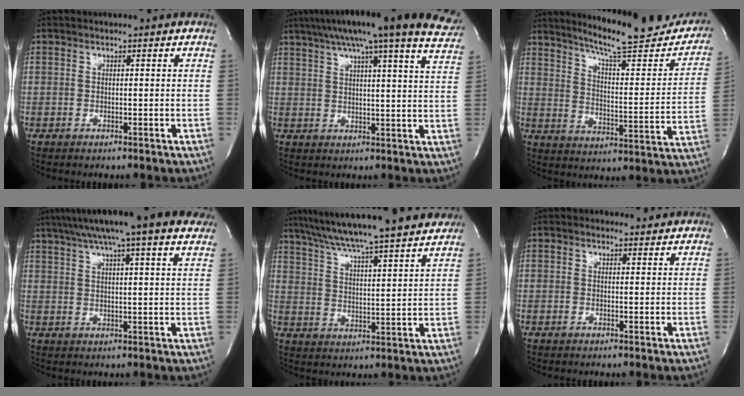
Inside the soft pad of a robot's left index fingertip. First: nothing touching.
{"total": 26.1, "force": [21.8, 1.3, 14.3], "torque": [-0.217, -0.014, 0.266]}
{"total": 22.0, "force": [19.5, 2.8, 9.8], "torque": [-0.136, -0.049, 0.254]}
{"total": 19.2, "force": [15.2, 1.4, 11.6], "torque": [-0.189, 0.047, 0.199]}
{"total": 22.8, "force": [20.2, 0.4, 10.4], "torque": [-0.174, 0.001, 0.286]}
{"total": 2.2, "force": [2.0, 0.9, 0.0], "torque": [-0.006, 0.003, 0.020]}